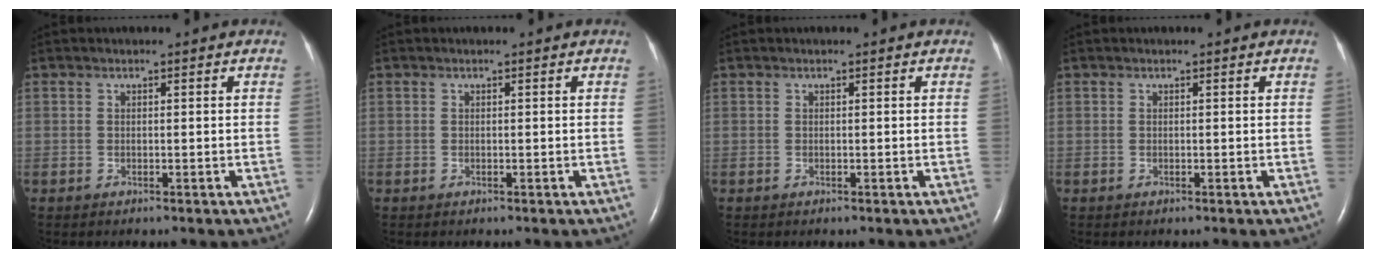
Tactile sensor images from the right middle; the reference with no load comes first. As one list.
[{"total": 0.0}, {"total": 0.0}, {"total": 0.0}]